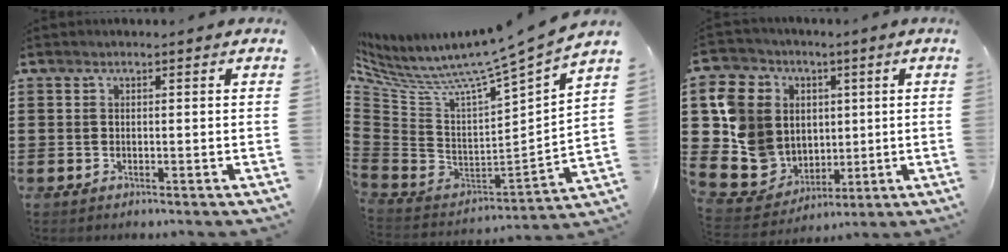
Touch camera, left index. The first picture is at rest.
{"total": 6.7, "force": [5.6, -0.2, 3.7], "torque": [-0.091, -0.064, 0.080]}
{"total": 11.1, "force": [1.8, 10.7, 2.3], "torque": [-0.107, -0.006, 0.043]}